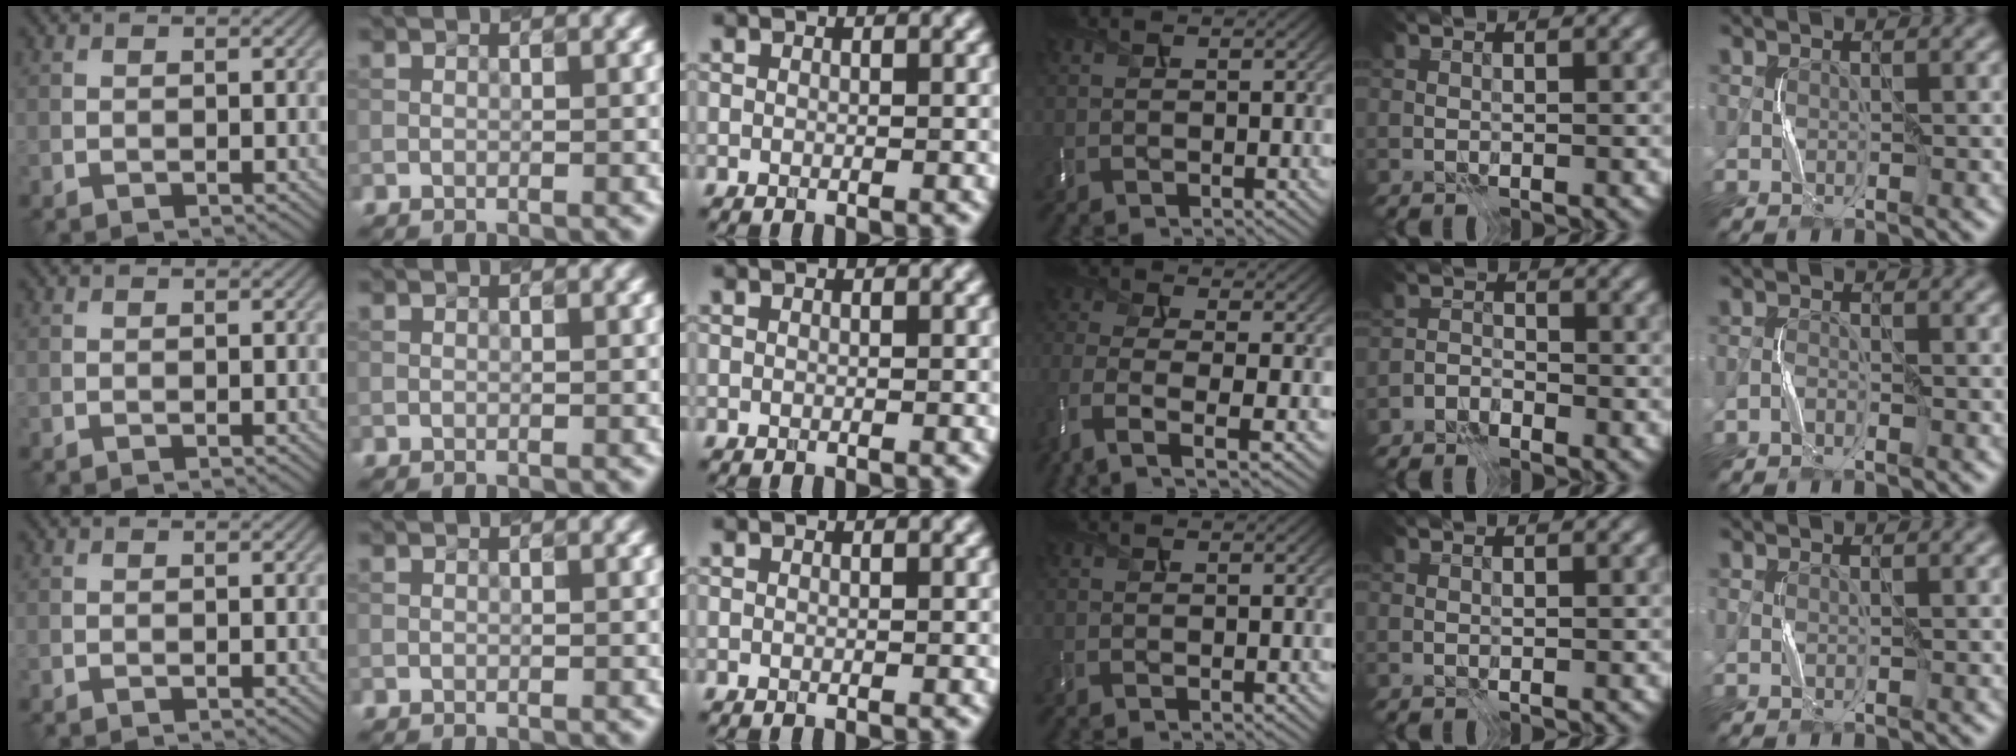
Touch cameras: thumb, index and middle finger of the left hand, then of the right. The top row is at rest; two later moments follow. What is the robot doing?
{"motion": "press", "object": "memory foam"}